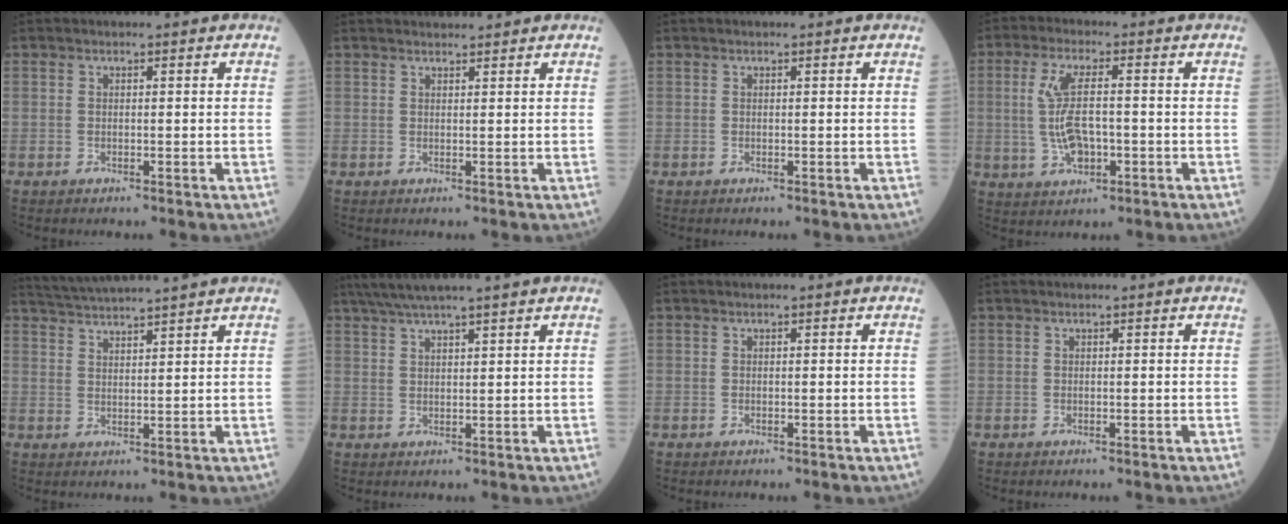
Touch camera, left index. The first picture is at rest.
{"total": 1.9, "force": [1.8, 0.0, 0.2], "torque": [-0.005, 0.018, 0.032]}
{"total": 0.0}
{"total": 7.2, "force": [-0.7, 2.4, 6.7], "torque": [-0.148, 0.001, -0.012]}
{"total": 9.8, "force": [9.1, -1.5, 3.4], "torque": [-0.066, 0.023, 0.142]}
{"total": 8.6, "force": [7.3, -1.1, 4.5], "torque": [-0.077, 0.028, 0.112]}
{"total": 0.0}
{"total": 0.0}